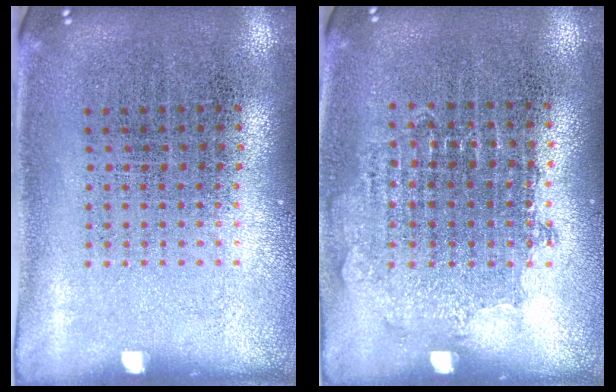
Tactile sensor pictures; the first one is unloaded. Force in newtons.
{"total": 0.8, "press": 0.8, "slide": 0.1}